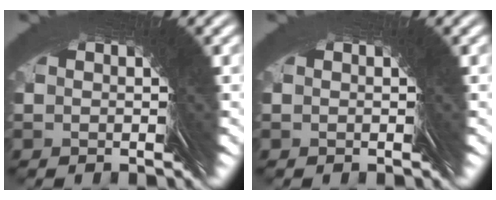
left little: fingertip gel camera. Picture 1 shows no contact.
{"total": 0.0}